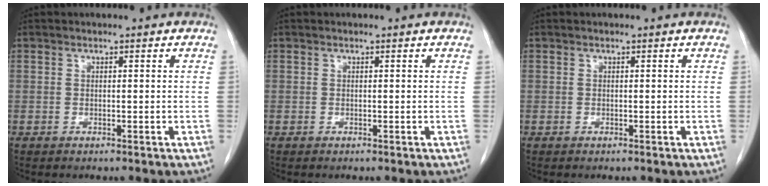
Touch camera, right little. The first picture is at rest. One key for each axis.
{"total": 0.0}
{"total": 0.0}